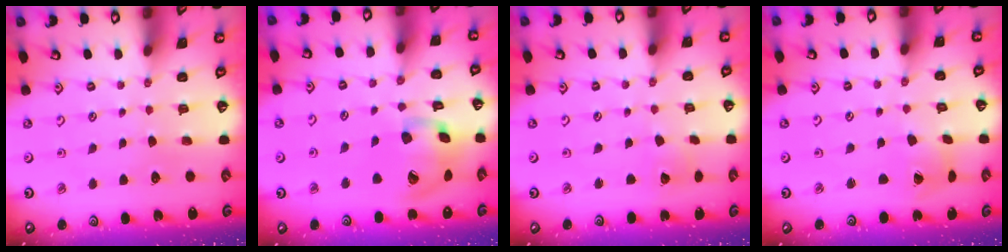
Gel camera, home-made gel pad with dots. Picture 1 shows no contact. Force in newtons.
{"total": 15.7, "press": 15.5, "slide": 2.4}
{"total": 2.8, "press": 2.8, "slide": 0.0}
{"total": 2.2, "press": 2.2, "slide": 0.4}